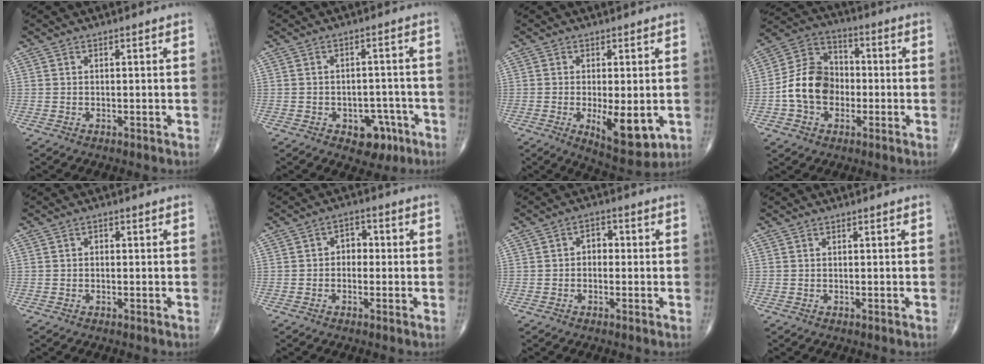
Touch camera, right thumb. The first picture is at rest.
{"total": 6.5, "force": [-3.3, 4.3, 3.6], "torque": [-0.014, 0.023, -0.039]}
{"total": 9.1, "force": [-2.0, 3.5, 8.2], "torque": [-0.113, -0.024, -0.022]}
{"total": 12.5, "force": [-2.1, 9.7, 7.6], "torque": [-0.120, 0.037, -0.048]}
{"total": 0.9, "force": [0.0, 0.7, 0.5], "torque": [-0.001, 0.004, -0.004]}
{"total": 3.4, "force": [-0.2, 2.6, 2.2], "torque": [-0.011, 0.015, -0.014]}
{"total": 3.0, "force": [-0.1, 2.3, 2.0], "torque": [-0.013, 0.014, -0.012]}
{"total": 0.0}